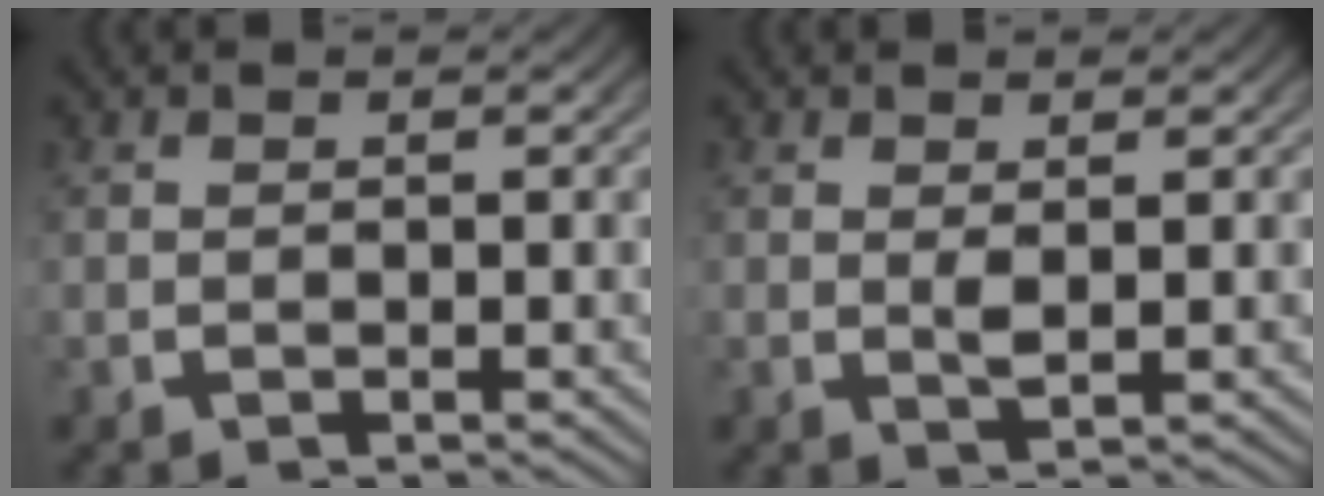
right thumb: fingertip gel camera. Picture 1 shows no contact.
{"total": 1.3, "force": [0.6, 0.4, 1.0], "torque": [-0.018, -0.002, 0.015]}